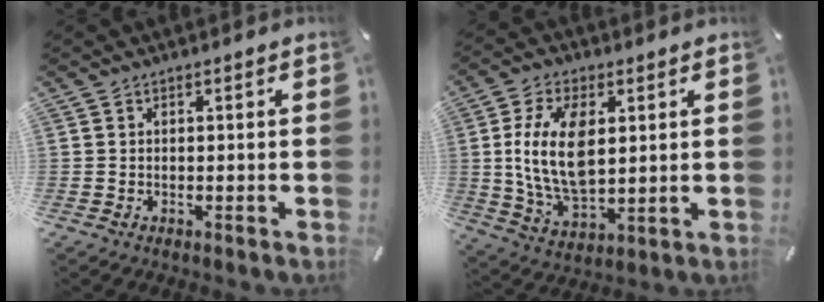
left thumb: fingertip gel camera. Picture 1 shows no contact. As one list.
[{"total": 14.9, "force": [2.4, 8.7, 11.9], "torque": [-0.267, -0.005, 0.040]}]